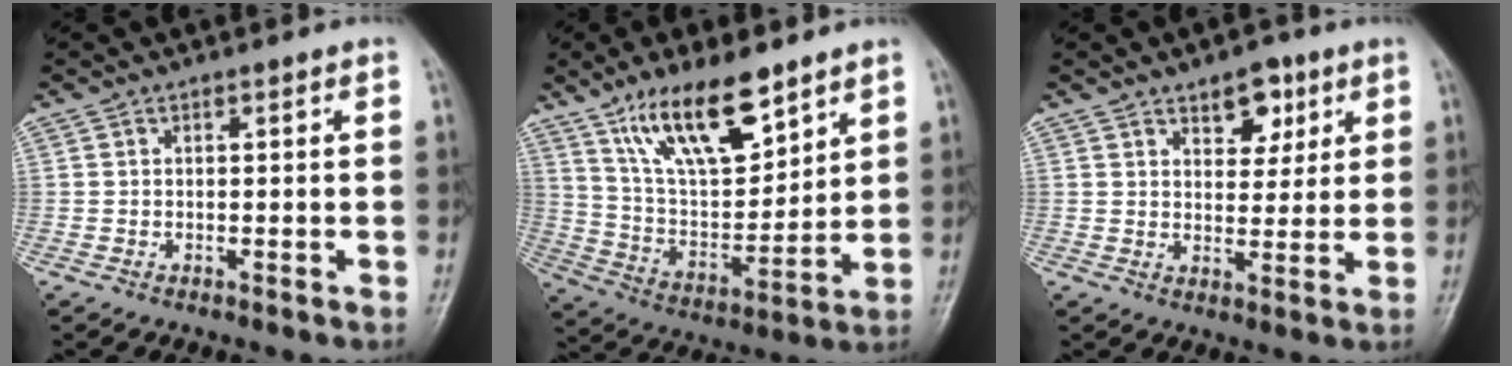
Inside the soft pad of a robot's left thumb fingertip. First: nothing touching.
{"total": 16.8, "force": [10.9, 6.2, 11.2], "torque": [-0.164, -0.055, 0.210]}
{"total": 6.9, "force": [3.8, 4.1, 4.1], "torque": [-0.024, -0.018, 0.053]}